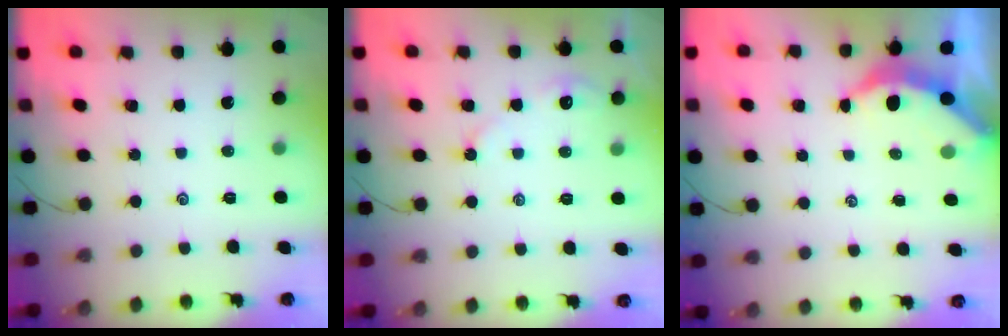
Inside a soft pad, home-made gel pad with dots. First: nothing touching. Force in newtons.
{"total": 3.6, "press": 3.6, "slide": 0.5}
{"total": 3.7, "press": 3.7, "slide": 0.4}